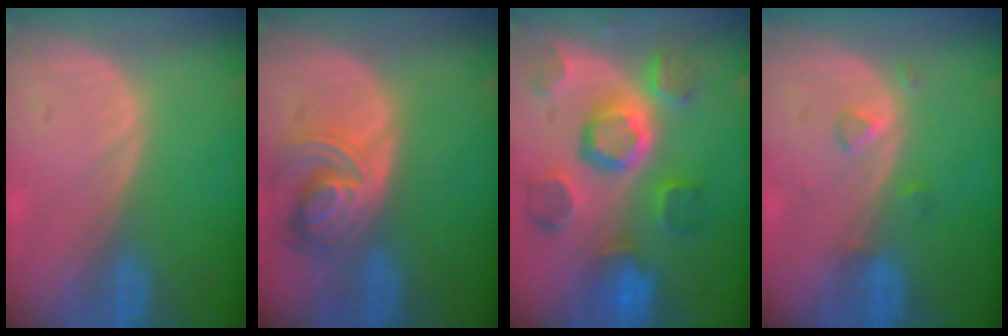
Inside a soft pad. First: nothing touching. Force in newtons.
{"total": 7.4, "press": 6.7, "slide": 3.2}
{"total": 11.4, "press": 10.1, "slide": 5.3}
{"total": 1.8, "press": 1.8, "slide": 0.1}